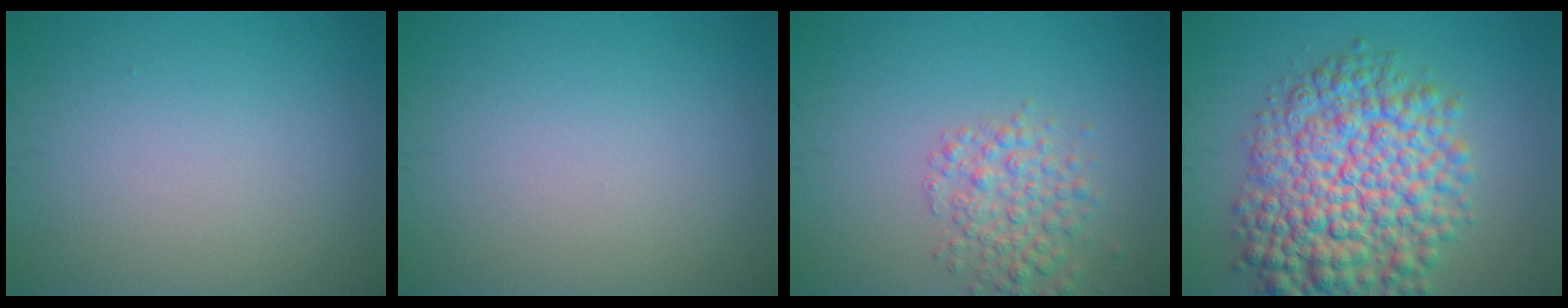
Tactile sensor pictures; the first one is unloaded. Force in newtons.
{"total": 0.0}
{"total": 3.4, "press": 3.4, "slide": 0.1}
{"total": 10.6, "press": 10.6, "slide": 0.3}